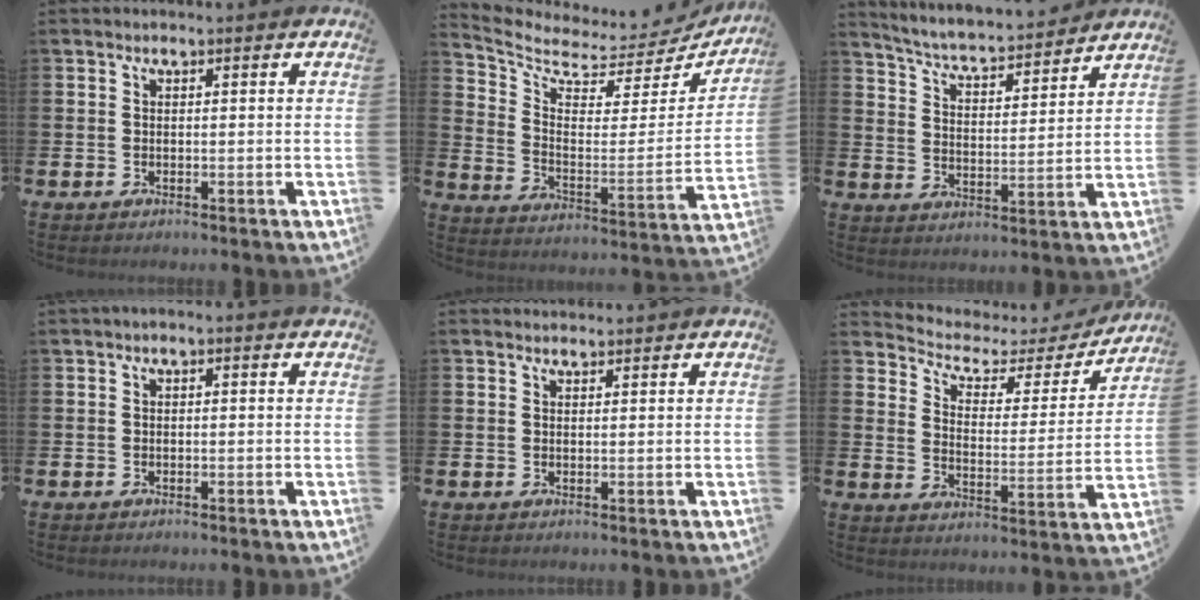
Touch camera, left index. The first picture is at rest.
{"total": 6.1, "force": [5.2, 2.5, 2.0], "torque": [-0.068, -0.050, 0.083]}
{"total": 5.2, "force": [5.1, 0.5, 1.1], "torque": [-0.043, -0.045, 0.081]}
{"total": 0.5, "force": [-0.2, 0.1, 0.4], "torque": [-0.004, -0.002, -0.005]}
{"total": 1.3, "force": [1.3, 0.3, 0.0], "torque": [0.016, -0.005, 0.021]}
{"total": 4.2, "force": [3.4, 2.1, 1.2], "torque": [-0.045, -0.028, 0.046]}